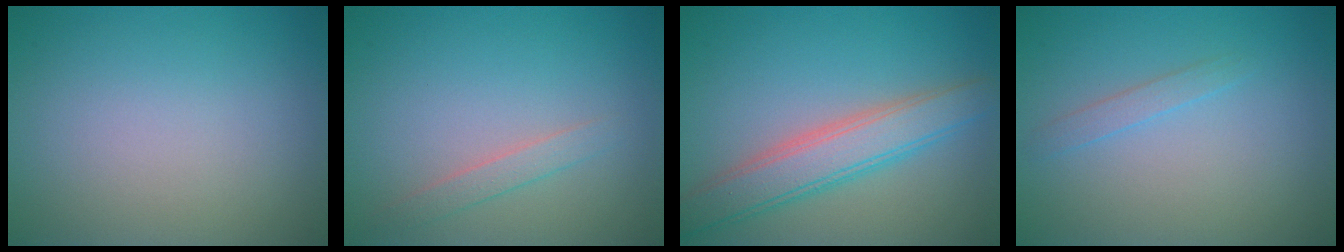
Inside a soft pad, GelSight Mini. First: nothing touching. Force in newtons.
{"total": 1.3, "press": 1.3, "slide": 0.1}
{"total": 4.8, "press": 4.8, "slide": 0.1}
{"total": 1.1, "press": 1.1, "slide": 0.0}